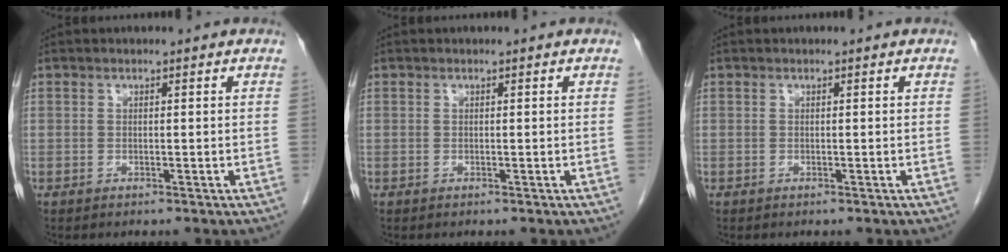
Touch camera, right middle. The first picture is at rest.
{"total": 0.0}
{"total": 0.0}